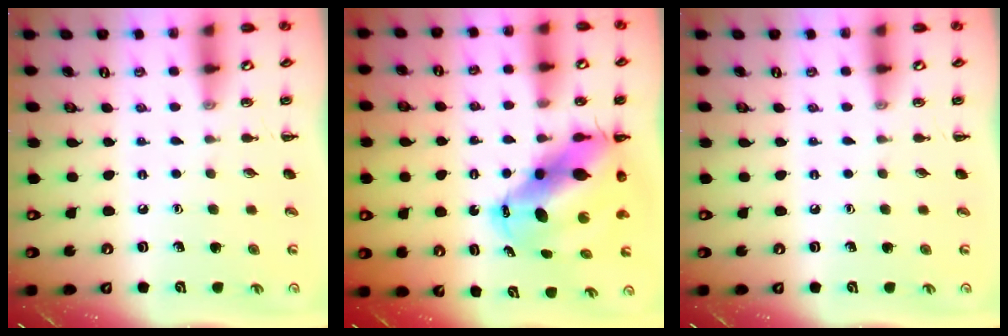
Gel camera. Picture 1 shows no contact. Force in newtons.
{"total": 13.1, "press": 12.6, "slide": 3.6}
{"total": 0.0}